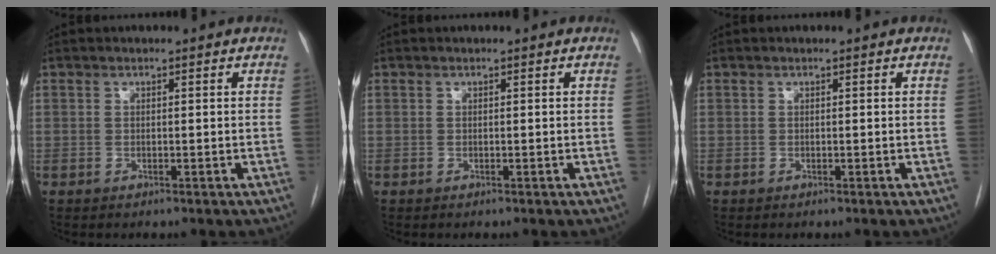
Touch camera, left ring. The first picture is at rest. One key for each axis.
{"total": 0.0}
{"total": 0.0}